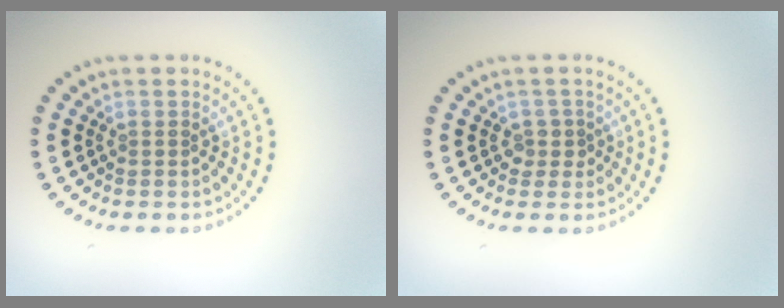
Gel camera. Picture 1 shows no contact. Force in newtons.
{"total": 1.3, "press": 1.1, "slide": 0.7}